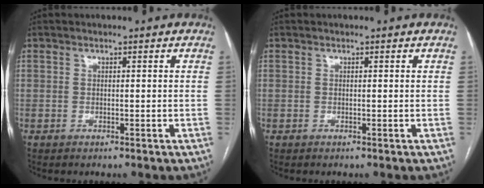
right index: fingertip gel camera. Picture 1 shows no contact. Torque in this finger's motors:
{"motor_torque": [-0.02, 0.01, 0.03, 0.01]}